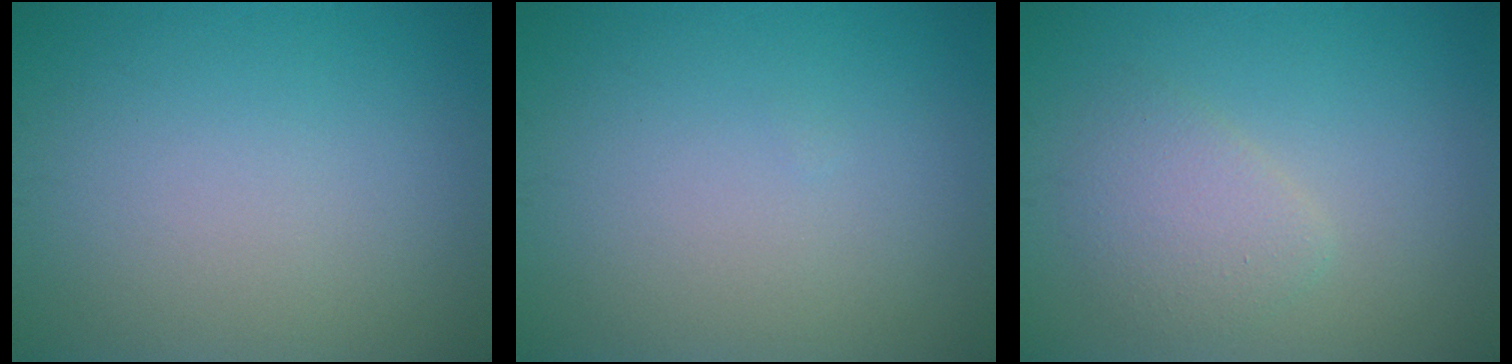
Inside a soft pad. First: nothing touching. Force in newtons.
{"total": 0.0}
{"total": 2.5, "press": 2.5, "slide": 0.1}